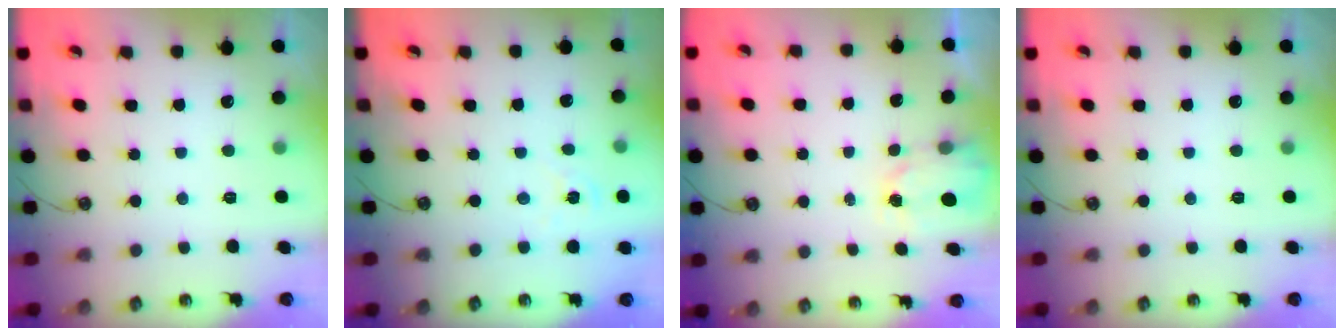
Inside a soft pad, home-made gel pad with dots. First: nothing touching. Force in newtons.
{"total": 1.4, "press": 1.4, "slide": 0.2}
{"total": 1.6, "press": 1.6, "slide": 0.3}
{"total": 0.0}